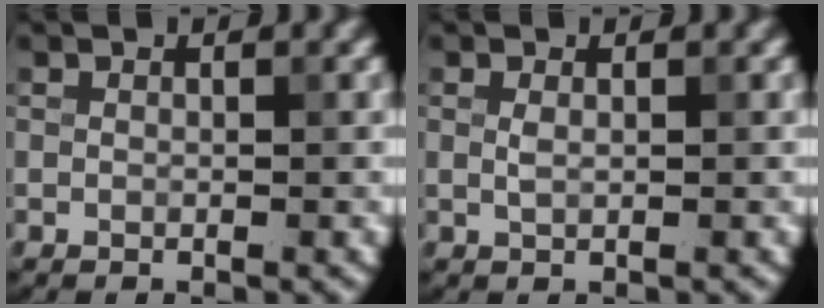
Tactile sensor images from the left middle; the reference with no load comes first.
{"total": 0.7, "force": [0.2, 0.3, 0.6], "torque": [-0.014, 0.001, 0.004]}